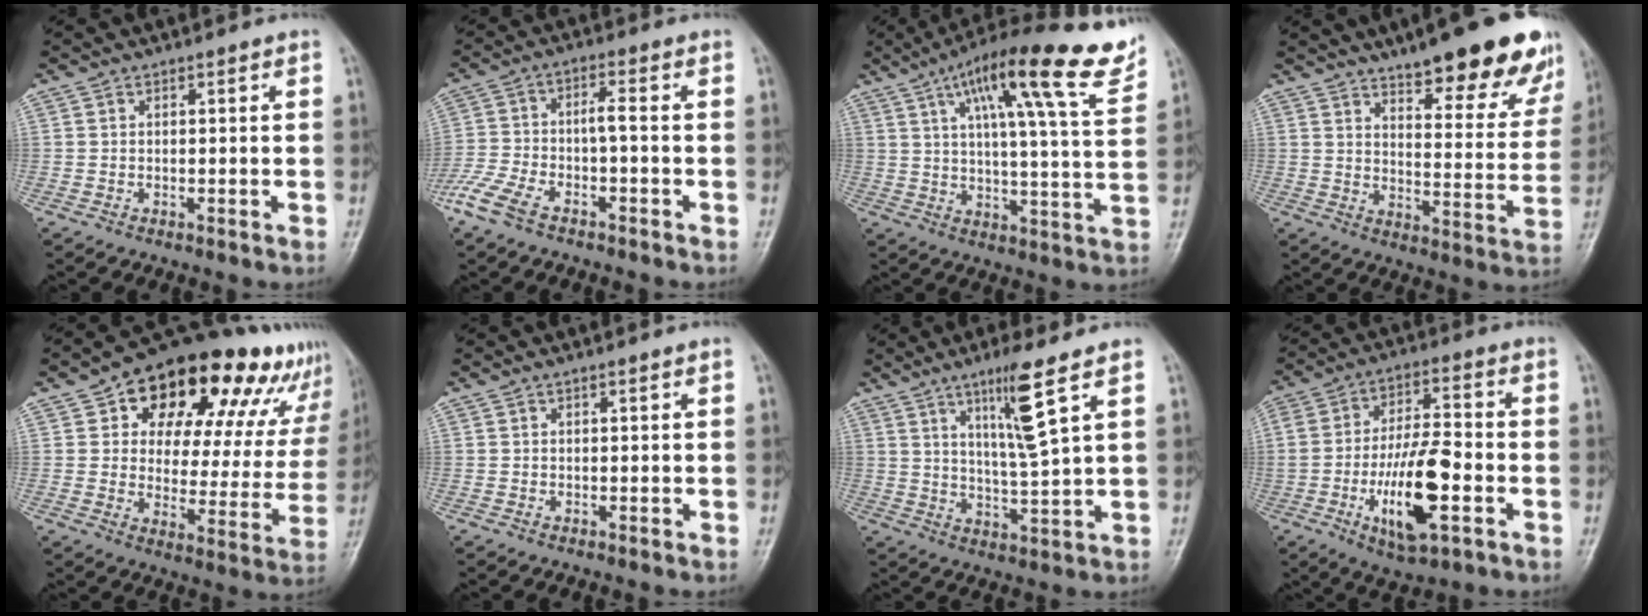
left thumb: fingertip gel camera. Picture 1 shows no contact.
{"total": 9.0, "force": [-4.8, 2.4, 7.3], "torque": [-0.171, 0.024, -0.092]}
{"total": 20.5, "force": [11.9, 3.1, 16.4], "torque": [-0.229, -0.028, 0.175]}
{"total": 21.4, "force": [15.0, 6.2, 14.0], "torque": [-0.143, -0.064, 0.200]}
{"total": 25.4, "force": [15.1, 13.0, 15.7], "torque": [-0.173, -0.025, 0.203]}
{"total": 0.0}
{"total": 9.3, "force": [4.9, -0.2, 7.9], "torque": [-0.148, -0.036, 0.094]}
{"total": 15.7, "force": [-4.6, 5.8, 13.8], "torque": [-0.248, 0.016, -0.075]}